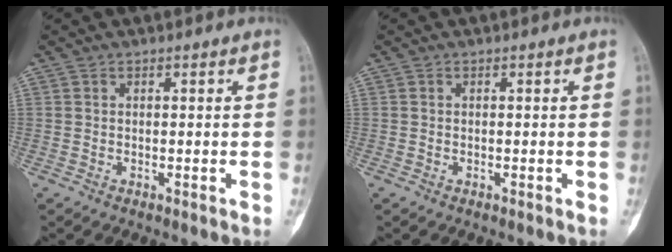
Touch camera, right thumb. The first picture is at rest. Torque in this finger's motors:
{"motor_torque": [-0.23, -0.02, -0.17, 0.05, -0.04]}